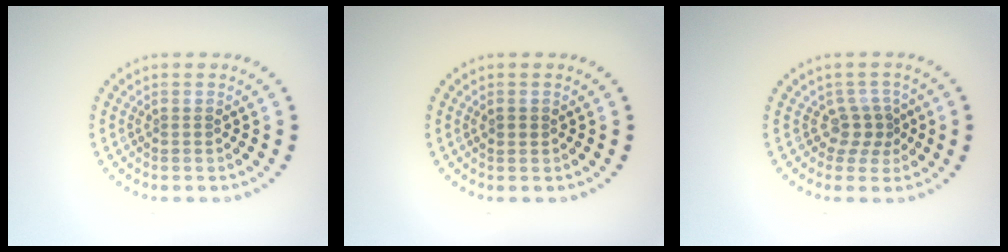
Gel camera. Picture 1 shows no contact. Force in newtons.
{"total": 0.9, "press": 0.8, "slide": 0.3}
{"total": 2.2, "press": 1.5, "slide": 1.6}